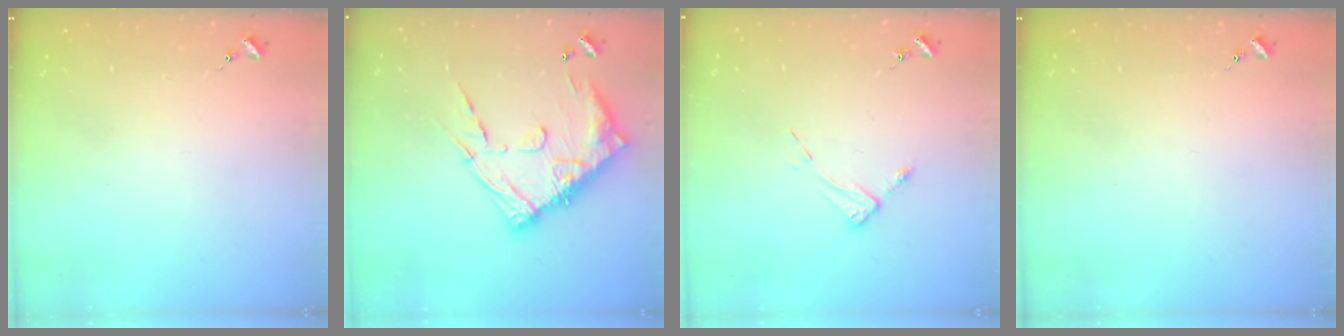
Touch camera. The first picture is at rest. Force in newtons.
{"total": 19.1, "press": 19.0, "slide": 1.7}
{"total": 5.3, "press": 5.2, "slide": 0.1}
{"total": 0.0}